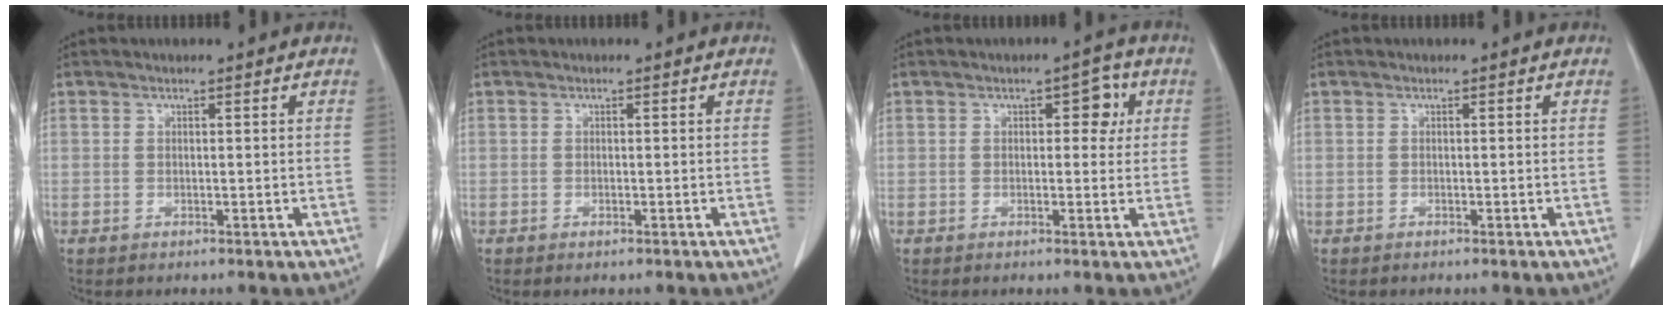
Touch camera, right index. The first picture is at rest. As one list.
[{"total": 0.5, "force": [-0.4, 0.1, 0.4], "torque": [-0.008, -0.001, -0.004]}, {"total": 3.6, "force": [1.0, 2.0, 2.9], "torque": [-0.028, 0.014, 0.010]}, {"total": 0.0}]